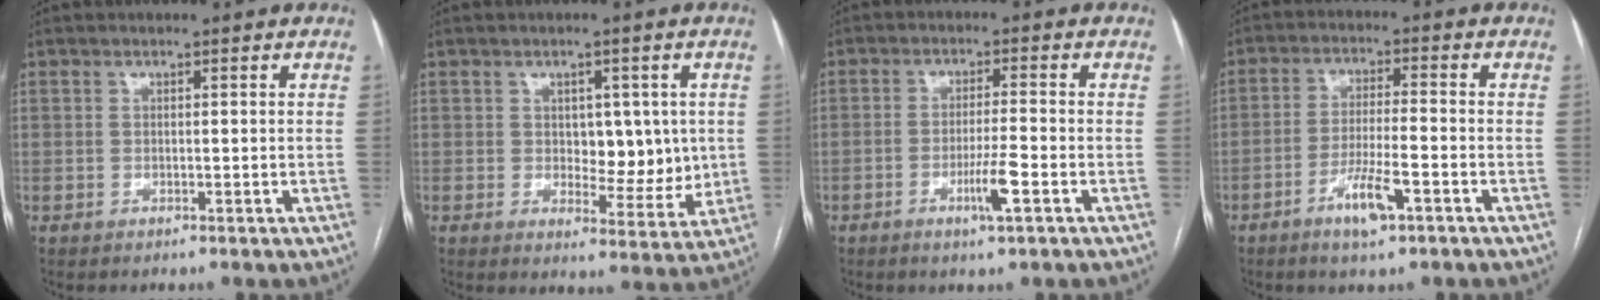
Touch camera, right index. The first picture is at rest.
{"total": 7.4, "force": [0.9, 4.3, 5.9], "torque": [-0.066, 0.004, 0.024]}
{"total": 4.9, "force": [-2.1, -0.2, 4.4], "torque": [-0.080, -0.008, -0.038]}
{"total": 6.8, "force": [-3.6, 0.9, 5.7], "torque": [-0.112, -0.006, -0.062]}